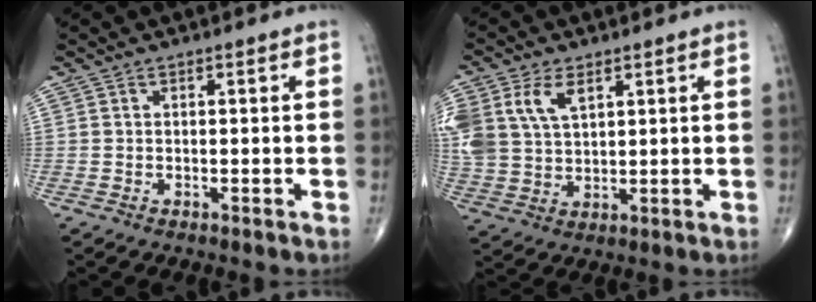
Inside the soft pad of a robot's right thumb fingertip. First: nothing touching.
{"total": 12.1, "force": [4.9, 7.6, 8.0], "torque": [-0.187, -0.004, 0.104]}